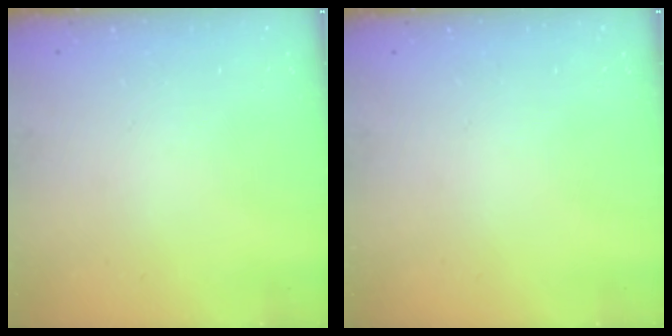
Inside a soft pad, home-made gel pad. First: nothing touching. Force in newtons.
{"total": 0.0}